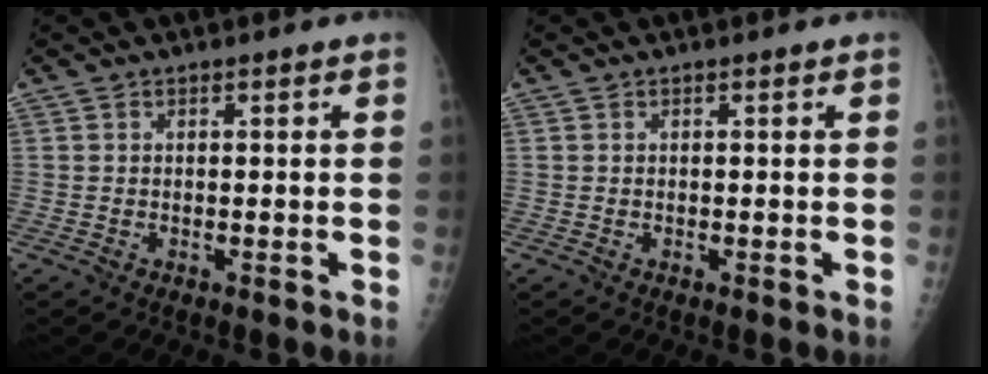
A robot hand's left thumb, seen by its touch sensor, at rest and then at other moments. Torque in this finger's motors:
{"motor_torque": [0.00, 0.00, -0.01, -0.01, 0.00]}